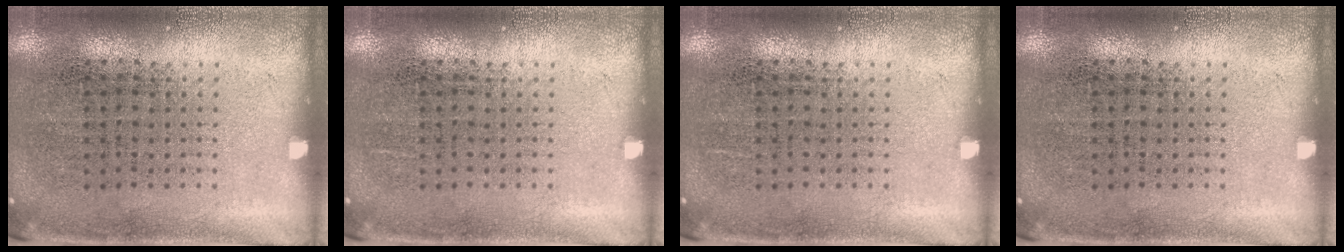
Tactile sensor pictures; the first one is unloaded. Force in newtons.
{"total": 0.0}
{"total": 0.0}
{"total": 0.0}